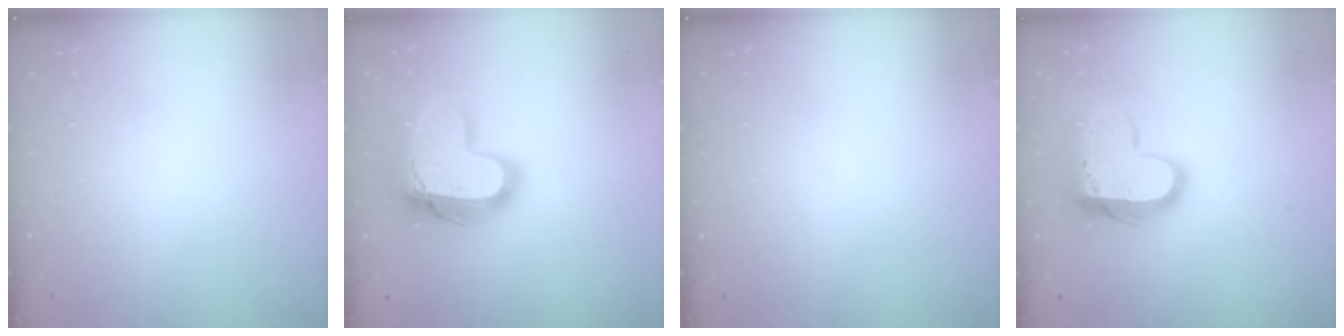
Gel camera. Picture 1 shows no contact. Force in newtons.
{"total": 20.3, "press": 20.3, "slide": 1.5}
{"total": 0.0}
{"total": 14.4, "press": 14.4, "slide": 1.1}